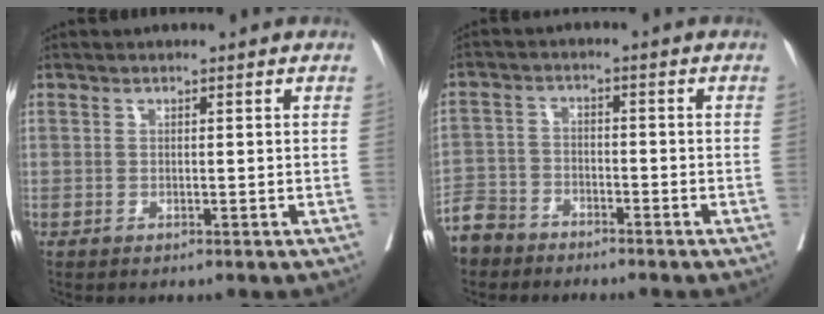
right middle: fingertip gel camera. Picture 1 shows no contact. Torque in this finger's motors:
{"motor_torque": [1.05, -0.97, 0.31, 0.03]}